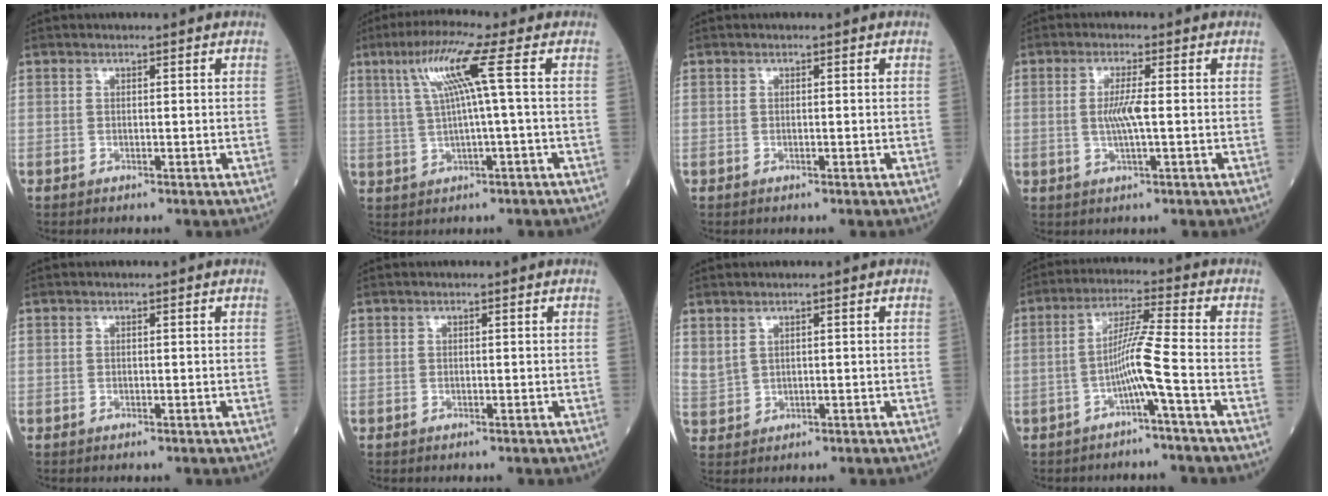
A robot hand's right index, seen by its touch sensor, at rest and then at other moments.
{"total": 7.8, "force": [2.2, -1.2, 7.4], "torque": [-0.143, 0.021, 0.048]}
{"total": 0.0}
{"total": 3.7, "force": [-0.1, 0.0, 3.7], "torque": [-0.075, -0.005, -0.002]}
{"total": 0.0}
{"total": 0.0}
{"total": 2.4, "force": [1.7, 1.3, 1.1], "torque": [-0.029, 0.001, 0.047]}
{"total": 6.0, "force": [-2.4, -1.4, 5.4], "torque": [-0.103, 0.012, -0.046]}